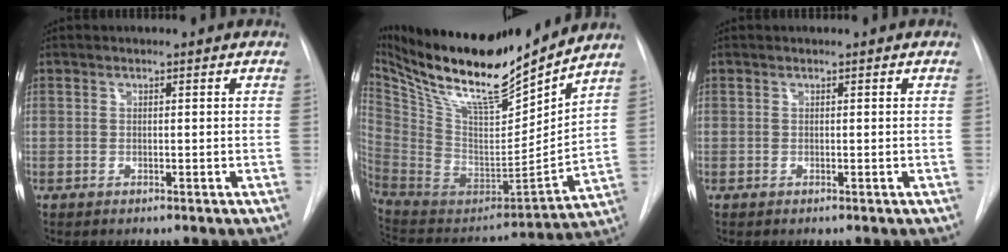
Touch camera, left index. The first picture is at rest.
{"total": 23.6, "force": [19.9, 3.2, 12.3], "torque": [-0.229, -0.026, 0.344]}
{"total": 0.0}